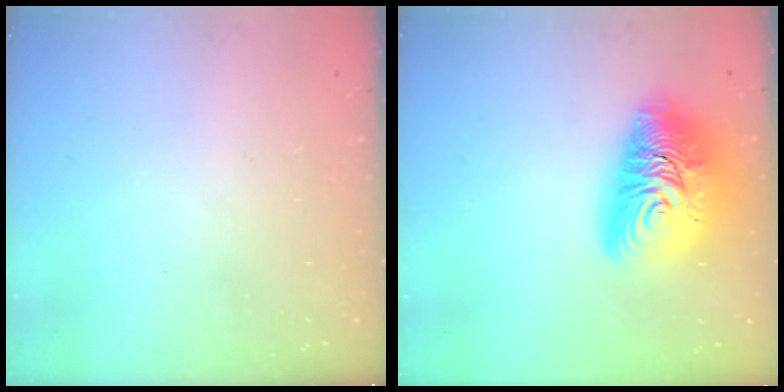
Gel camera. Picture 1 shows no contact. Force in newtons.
{"total": 17.9, "press": 17.8, "slide": 1.7}